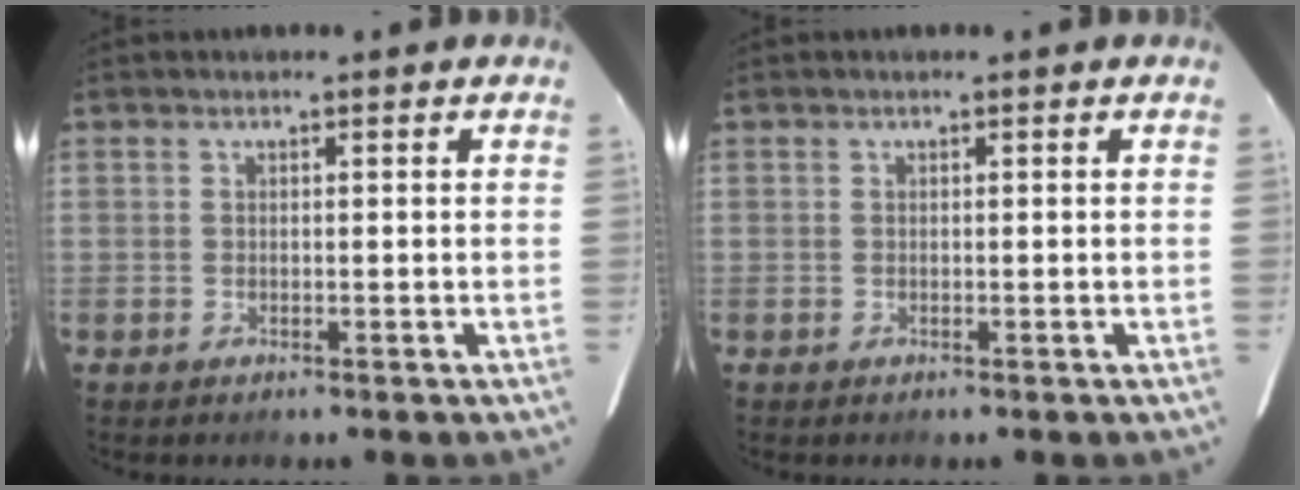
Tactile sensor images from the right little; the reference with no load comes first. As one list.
[{"total": 0.0}]